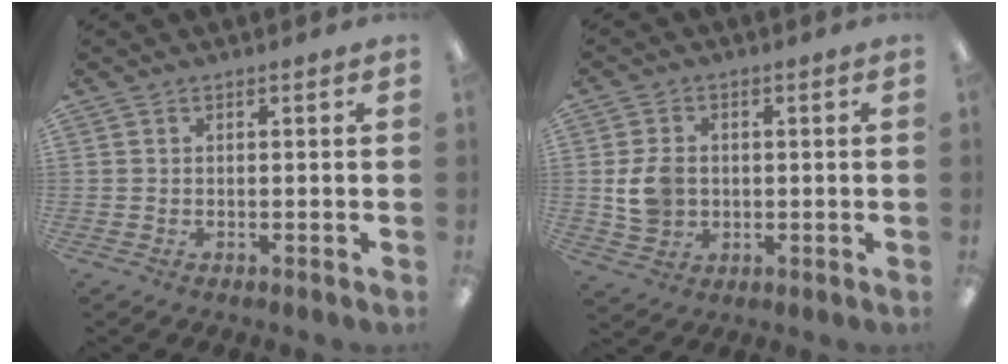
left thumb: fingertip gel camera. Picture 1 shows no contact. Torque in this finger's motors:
{"motor_torque": [-0.39, 0.64, 0.64, -0.76, 0.05]}